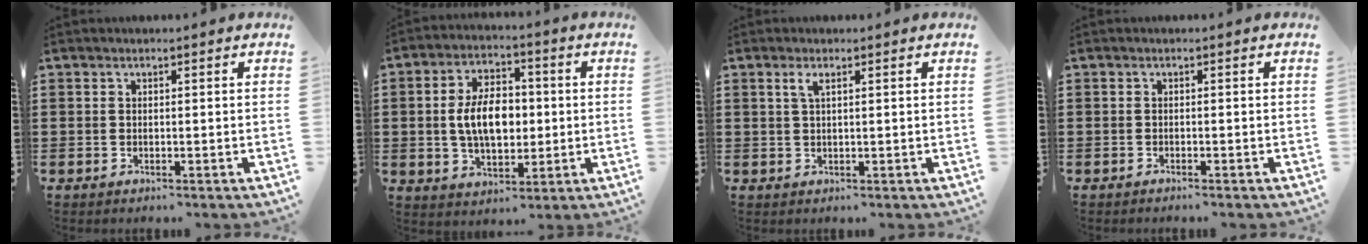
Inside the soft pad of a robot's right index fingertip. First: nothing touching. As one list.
[{"total": 8.5, "force": [0.1, 5.1, 6.8], "torque": [-0.130, 0.007, -0.005]}, {"total": 1.7, "force": [0.8, 0.4, 1.5], "torque": [-0.031, 0.004, 0.012]}, {"total": 0.6, "force": [-0.6, -0.1, 0.2], "torque": [-0.004, -0.001, -0.012]}]